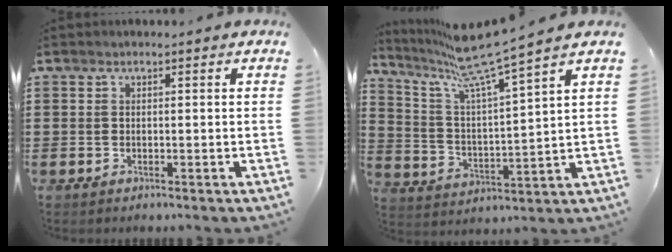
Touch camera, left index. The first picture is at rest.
{"total": 10.0, "force": [8.0, -0.2, 6.1], "torque": [-0.146, -0.047, 0.131]}